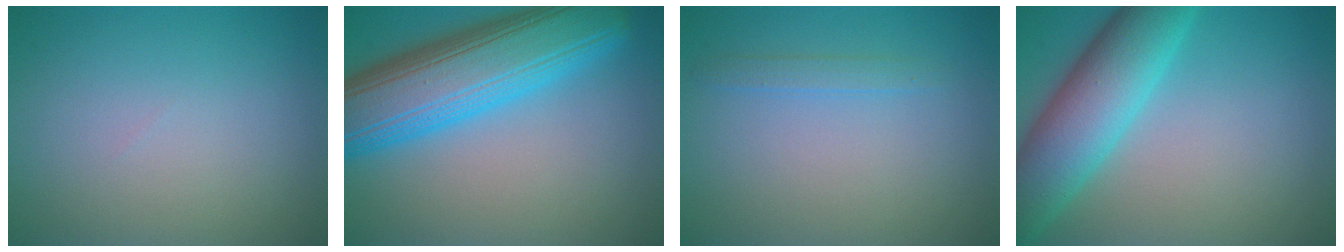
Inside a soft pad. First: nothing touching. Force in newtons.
{"total": 11.6, "press": 11.6, "slide": 0.4}
{"total": 1.1, "press": 1.1, "slide": 0.1}
{"total": 8.2, "press": 8.2, "slide": 0.2}